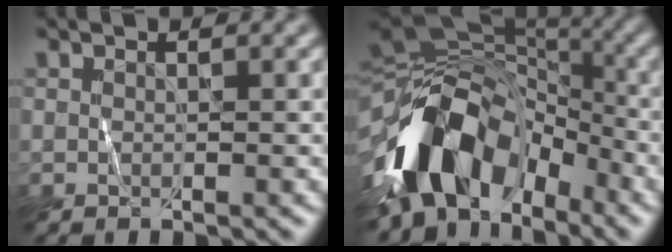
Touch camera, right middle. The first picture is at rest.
{"total": 12.6, "force": [-5.8, 7.8, 8.0], "torque": [-0.144, 0.015, -0.119]}